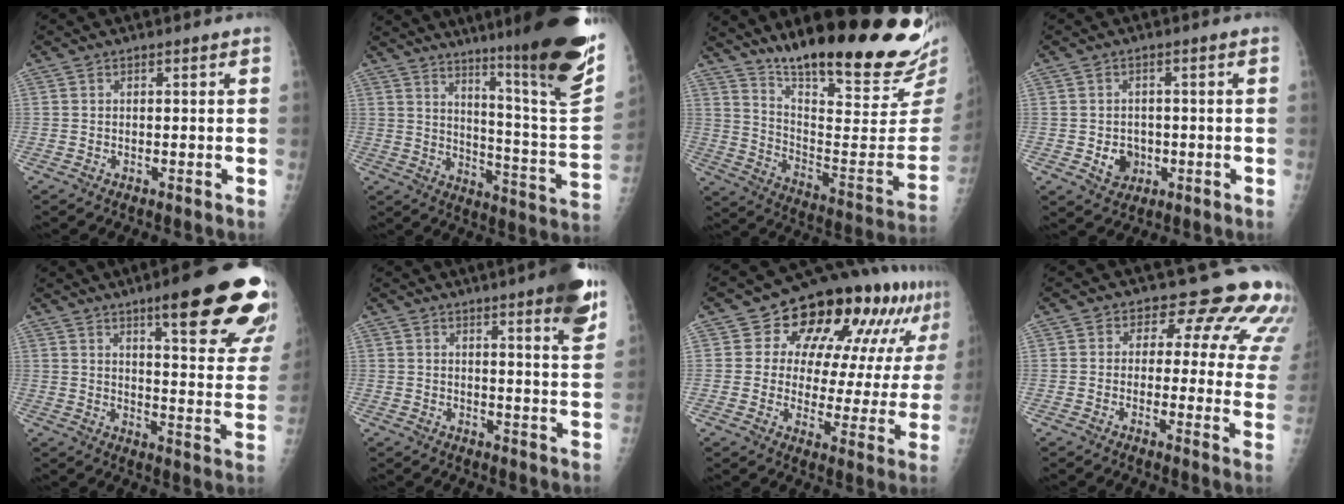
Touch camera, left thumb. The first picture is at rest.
{"total": 25.7, "force": [17.5, 1.7, 18.7], "torque": [-0.249, -0.117, 0.250]}
{"total": 28.3, "force": [21.8, 4.6, 17.5], "torque": [-0.240, -0.139, 0.326]}
{"total": 4.5, "force": [-1.0, 3.9, 2.1], "torque": [-0.012, 0.004, -0.006]}
{"total": 22.8, "force": [14.0, 4.3, 17.5], "torque": [-0.198, -0.061, 0.183]}
{"total": 9.9, "force": [6.2, 1.0, 7.7], "torque": [-0.084, -0.031, 0.072]}
{"total": 21.7, "force": [11.6, 11.0, 14.7], "torque": [-0.166, -0.015, 0.153]}
{"total": 15.2, "force": [11.9, 6.9, 6.6], "torque": [-0.019, -0.065, 0.108]}